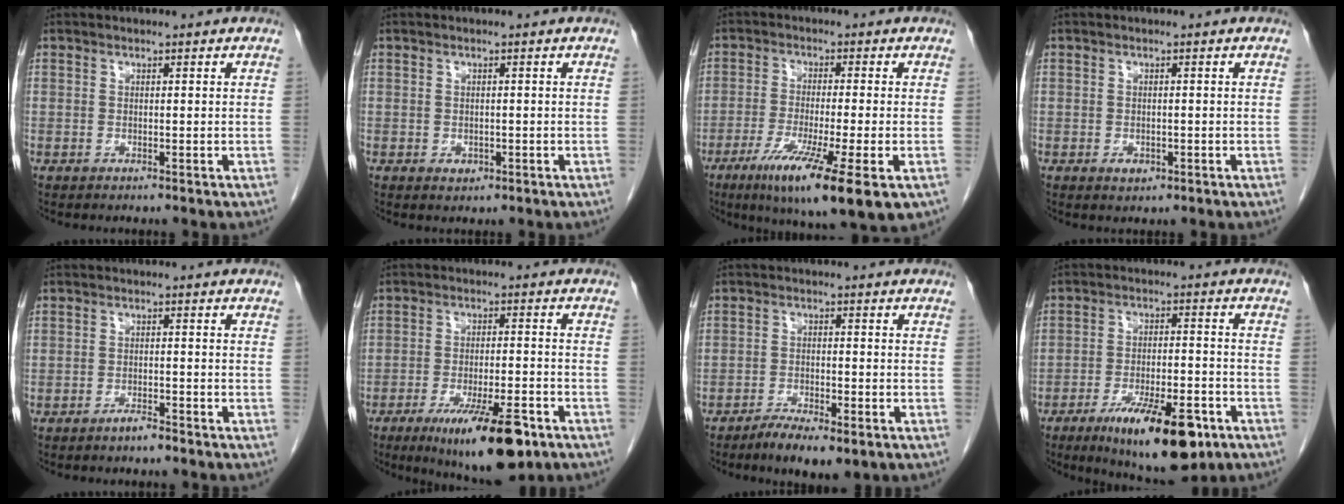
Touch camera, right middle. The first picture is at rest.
{"total": 1.1, "force": [-0.4, 0.8, 0.6], "torque": [-0.013, -0.001, -0.001]}
{"total": 14.0, "force": [-7.0, 0.9, 12.1], "torque": [-0.180, -0.041, -0.113]}
{"total": 1.5, "force": [-0.6, 0.9, 0.9], "torque": [-0.016, -0.001, -0.004]}
{"total": 1.9, "force": [-1.6, 0.1, 0.9], "torque": [-0.021, -0.003, -0.027]}
{"total": 13.0, "force": [-7.7, 2.5, 10.1], "torque": [-0.149, -0.021, -0.114]}
{"total": 6.1, "force": [-4.1, 1.5, 4.3], "torque": [-0.072, -0.011, -0.062]}
{"total": 14.2, "force": [-8.2, 3.7, 11.0], "torque": [-0.163, -0.013, -0.122]}